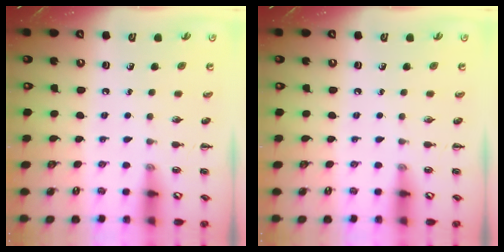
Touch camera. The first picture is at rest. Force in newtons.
{"total": 0.0}